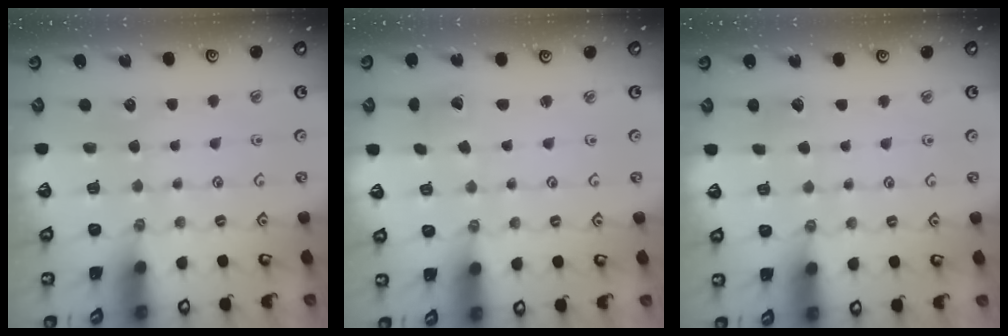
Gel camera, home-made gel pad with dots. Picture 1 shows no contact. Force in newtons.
{"total": 2.7, "press": 2.7, "slide": 0.2}
{"total": 2.4, "press": 2.4, "slide": 0.2}